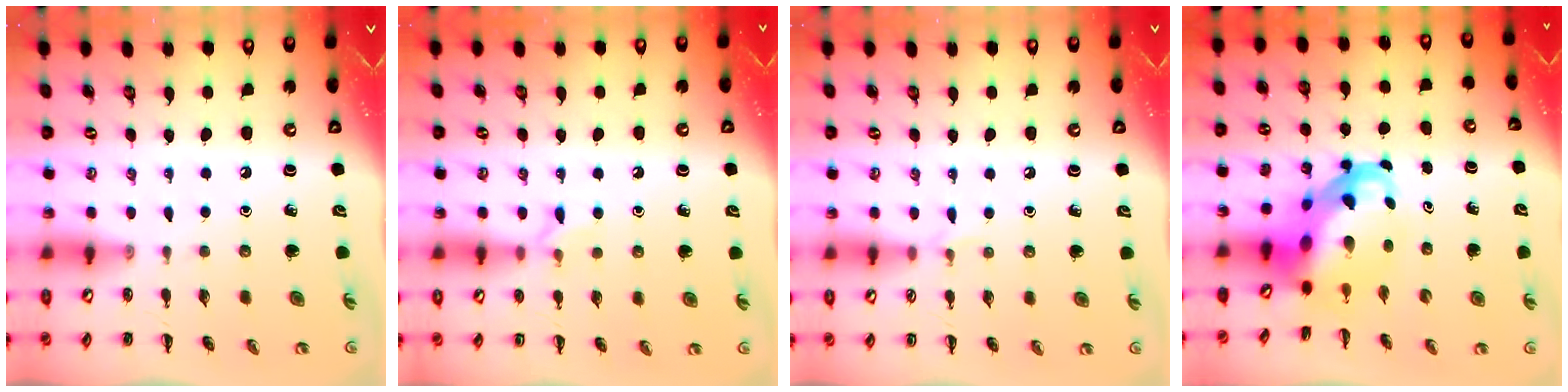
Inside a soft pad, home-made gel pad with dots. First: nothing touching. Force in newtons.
{"total": 6.1, "press": 5.7, "slide": 2.1}
{"total": 3.8, "press": 3.5, "slide": 1.5}
{"total": 7.7, "press": 7.3, "slide": 2.2}